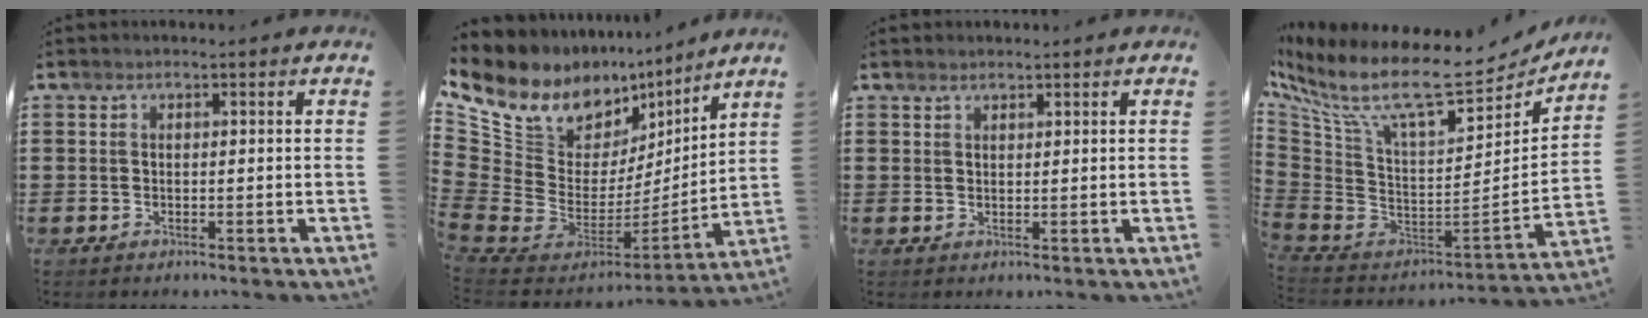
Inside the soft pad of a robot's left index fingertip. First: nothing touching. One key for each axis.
{"total": 11.2, "fx": 7.5, "fy": 7.3, "fz": 4.0, "tx": -0.121, "ty": -0.069, "tz": 0.134}
{"total": 1.1, "fx": 1.1, "fy": 0.3, "fz": 0.2, "tx": -0.005, "ty": 0.001, "tz": 0.021}
{"total": 12.6, "fx": 8.3, "fy": 3.3, "fz": 8.8, "tx": -0.197, "ty": -0.073, "tz": 0.132}